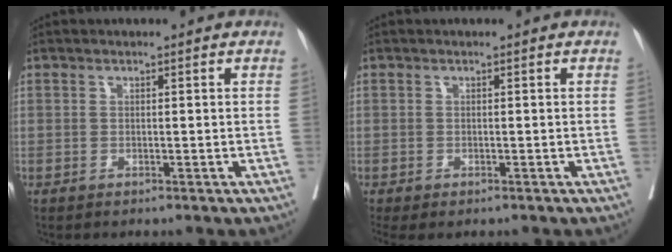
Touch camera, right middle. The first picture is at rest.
{"total": 2.1, "force": [-1.5, 0.9, 1.2], "torque": [-0.013, -0.007, -0.022]}